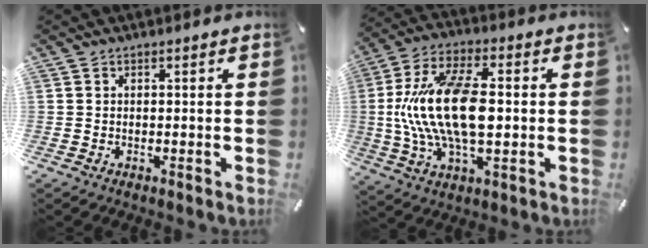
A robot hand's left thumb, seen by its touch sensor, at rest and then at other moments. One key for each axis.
{"total": 18.4, "fx": 0.3, "fy": 9.0, "fz": 16.0, "tx": -0.337, "ty": -0.003, "tz": 0.003}